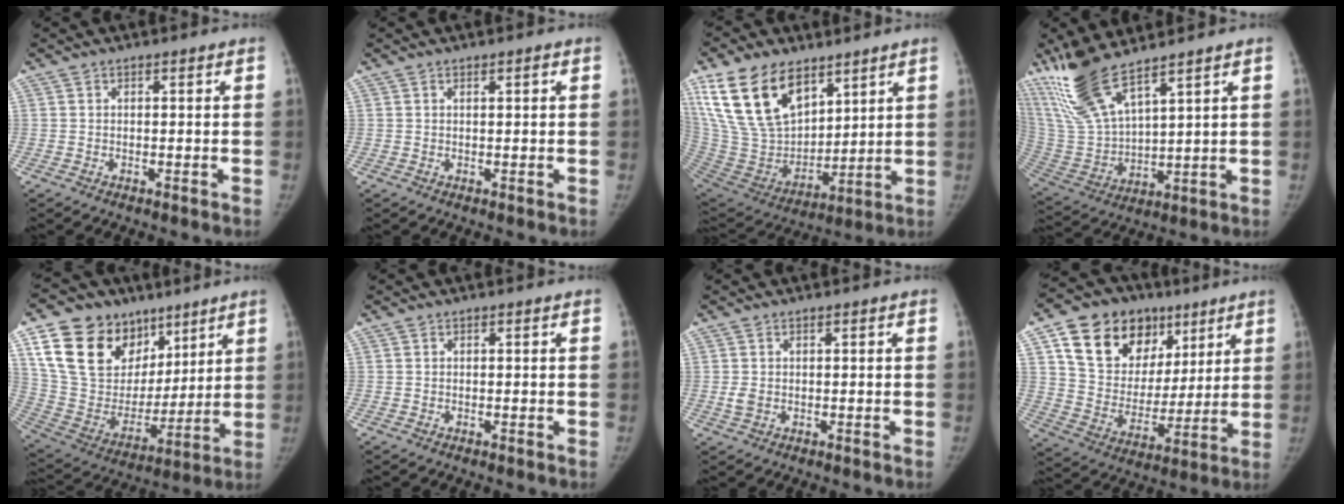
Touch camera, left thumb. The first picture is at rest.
{"total": 0.6, "force": [0.2, 0.2, 0.6], "torque": [-0.003, 0.002, 0.003]}
{"total": 22.0, "force": [12.5, 12.7, 12.9], "torque": [-0.225, -0.047, 0.247]}
{"total": 14.6, "force": [10.9, 3.7, 9.0], "torque": [-0.184, -0.050, 0.236]}
{"total": 24.1, "force": [12.4, 17.0, 11.9], "torque": [-0.181, -0.018, 0.236]}
{"total": 0.0}
{"total": 1.9, "force": [-0.2, 1.5, 1.2], "torque": [-0.026, -0.002, -0.003]}
{"total": 21.6, "force": [10.6, 15.3, 11.0], "torque": [-0.142, -0.013, 0.185]}